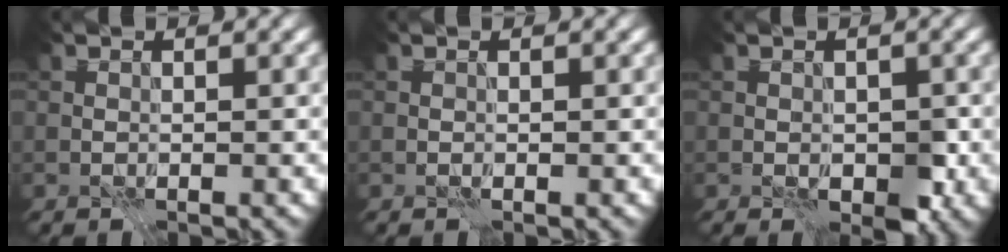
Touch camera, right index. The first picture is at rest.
{"total": 0.0}
{"total": 2.9, "force": [-0.9, 1.6, 2.2], "torque": [-0.027, -0.006, -0.015]}